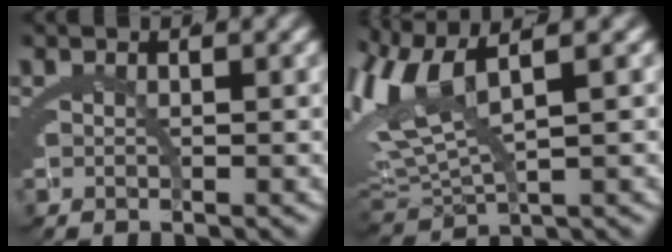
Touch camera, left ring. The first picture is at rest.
{"total": 7.0, "force": [1.4, 4.7, 5.1], "torque": [-0.133, -0.006, 0.029]}